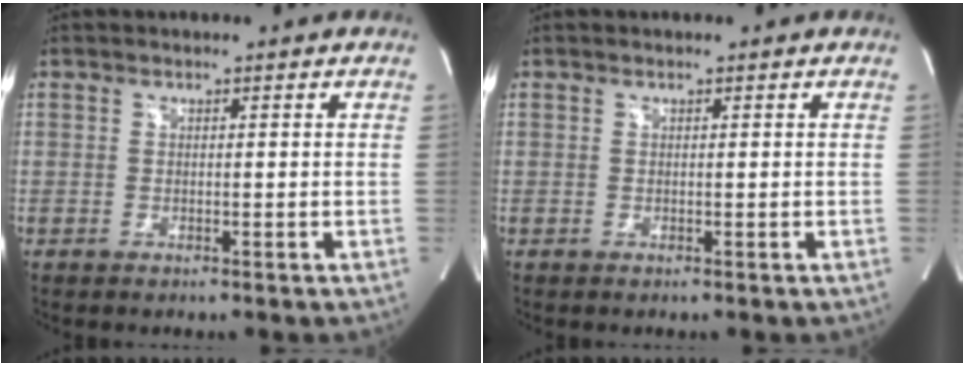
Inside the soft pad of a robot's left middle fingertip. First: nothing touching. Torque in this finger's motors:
{"motor_torque": [-0.20, 0.03, -0.08, -0.01]}